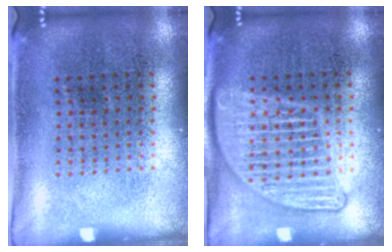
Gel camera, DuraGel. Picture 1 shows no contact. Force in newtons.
{"total": 3.0, "press": 2.9, "slide": 0.3}